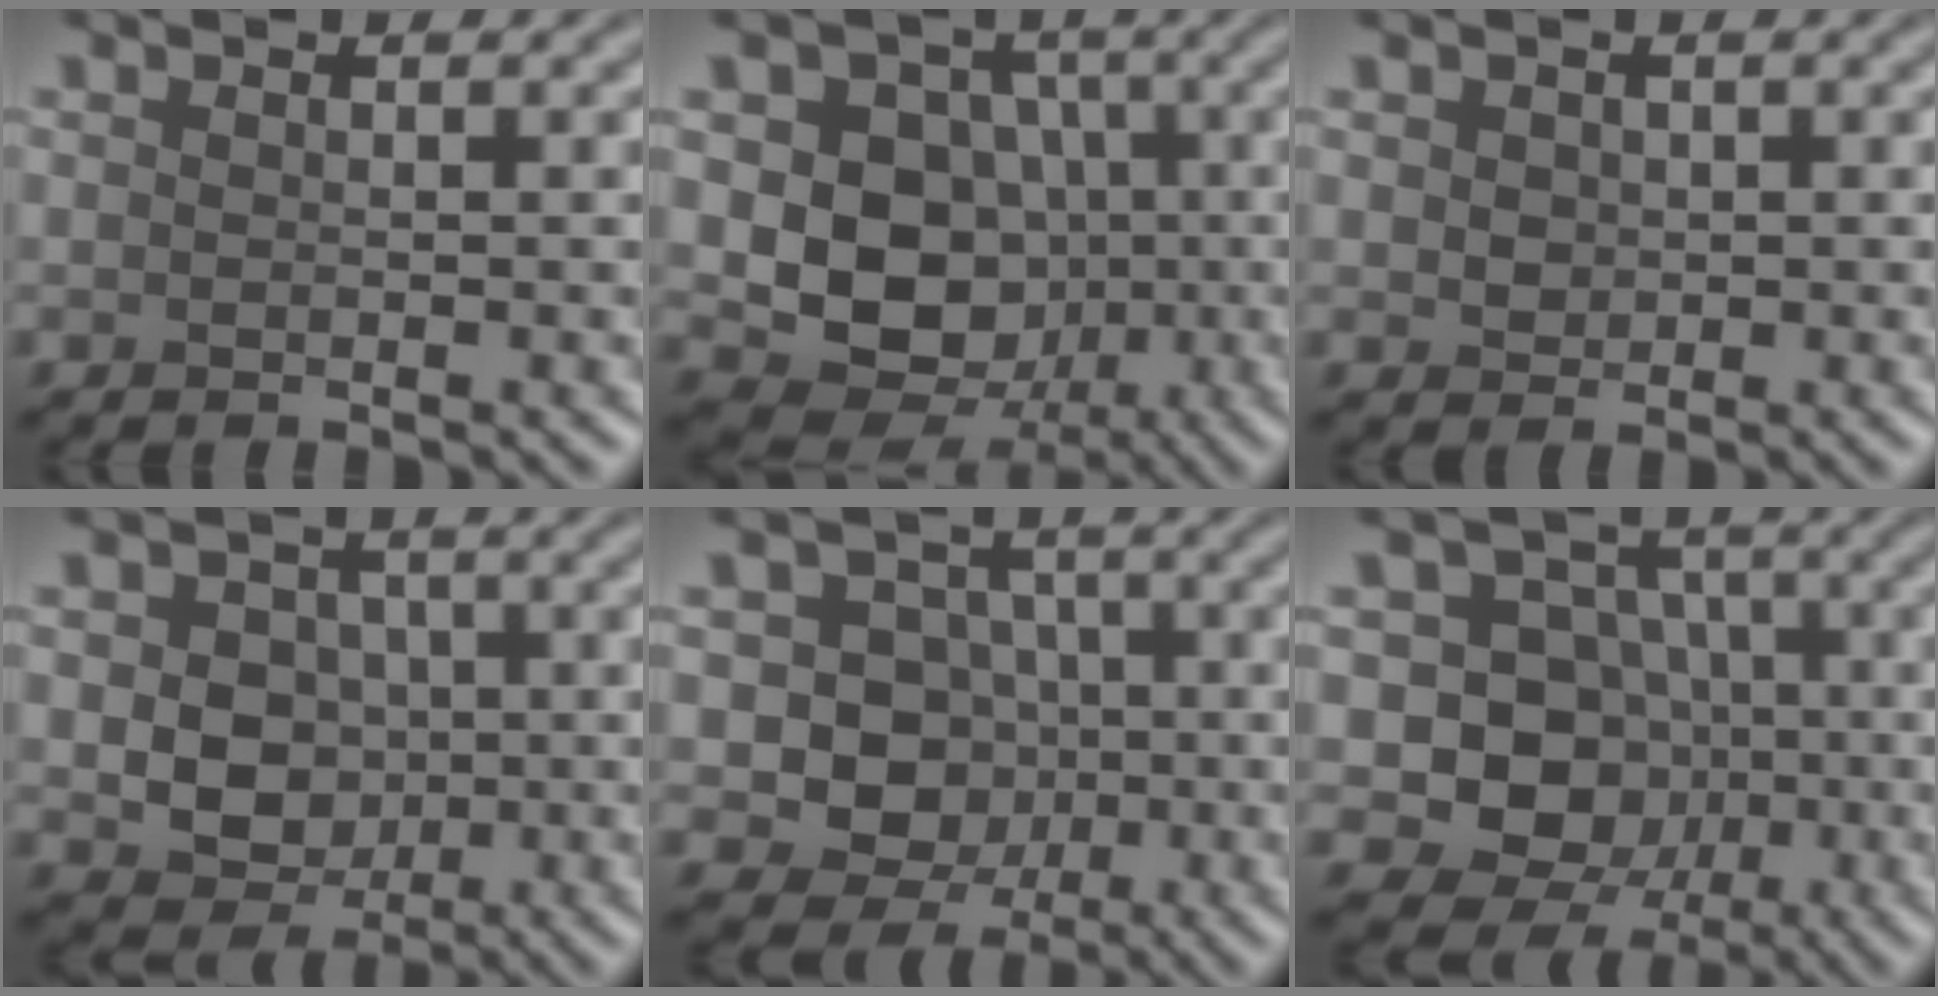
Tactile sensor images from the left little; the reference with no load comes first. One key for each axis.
{"total": 8.7, "fx": -0.4, "fy": 7.5, "fz": 4.5, "tx": -0.063, "ty": -0.009, "tz": -0.019}
{"total": 1.4, "fx": 0.3, "fy": 1.3, "fz": 0.6, "tx": -0.010, "ty": -0.003, "tz": 0.009}
{"total": 5.7, "fx": 0.0, "fy": 4.8, "fz": 3.0, "tx": -0.037, "ty": 0.012, "tz": -0.013}
{"total": 6.7, "fx": 0.0, "fy": 6.2, "fz": 2.4, "tx": -0.025, "ty": 0.014, "tz": -0.024}
{"total": 8.8, "fx": -1.0, "fy": 8.1, "fz": 3.4, "tx": -0.051, "ty": 0.011, "tz": -0.044}